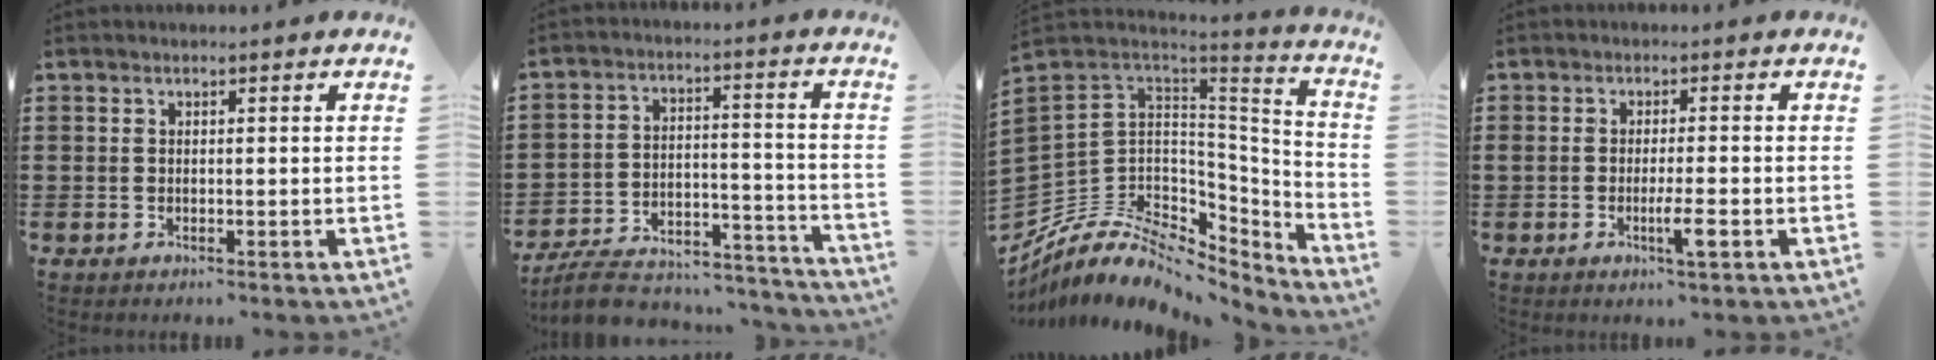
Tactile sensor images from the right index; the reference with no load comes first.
{"total": 7.5, "force": [-6.9, 1.9, 2.4], "torque": [-0.040, 0.017, -0.131]}
{"total": 9.1, "force": [-4.1, 6.6, 4.8], "torque": [-0.119, -0.011, -0.074]}
{"total": 3.4, "force": [-1.5, 0.1, 3.0], "torque": [-0.055, -0.008, -0.028]}